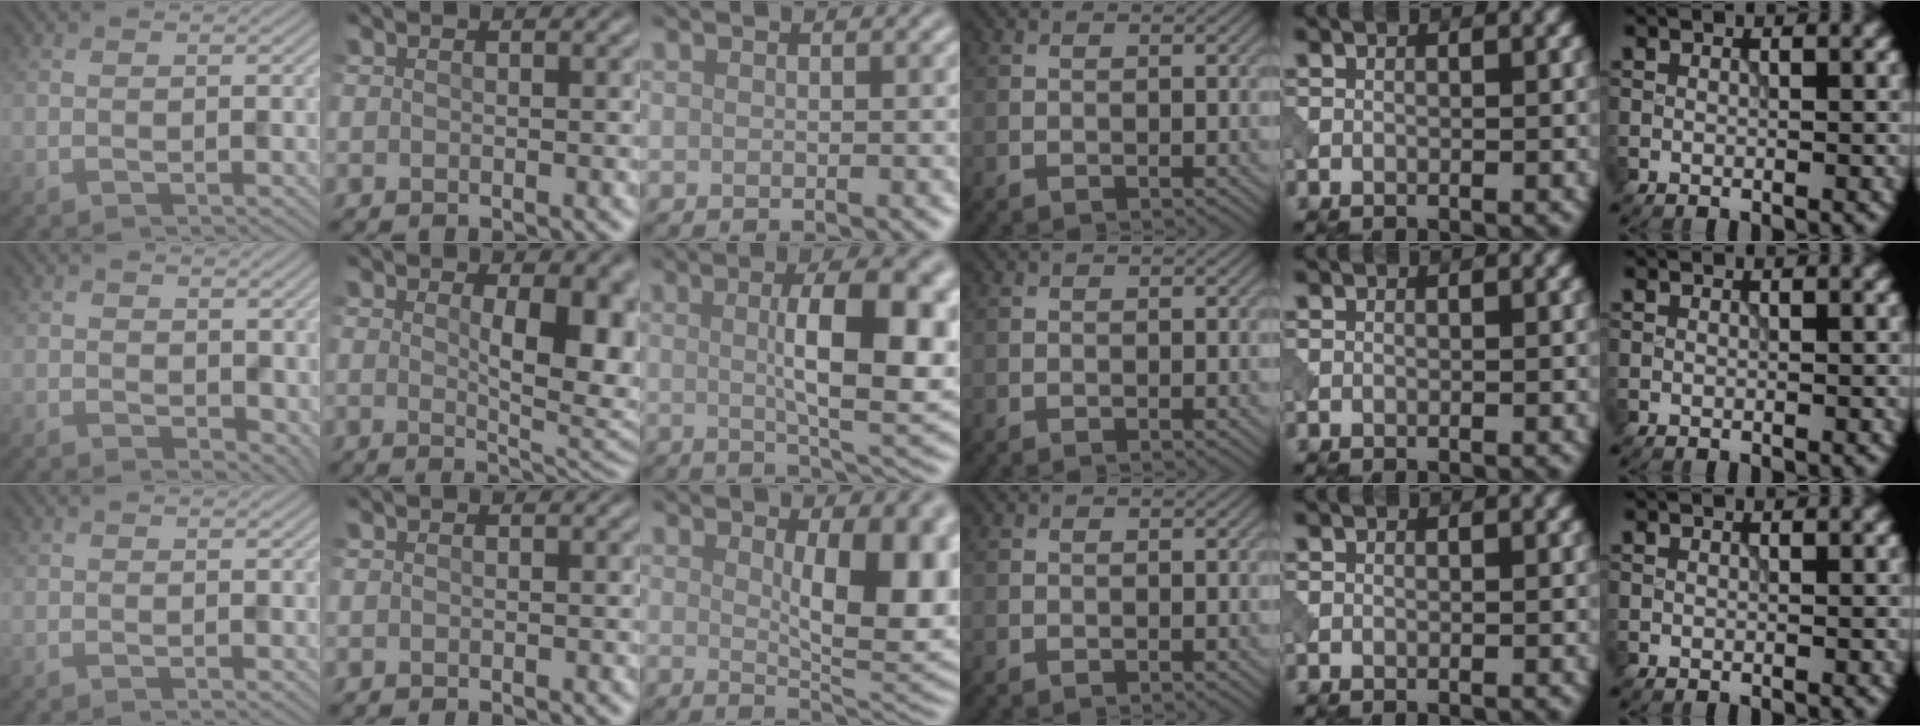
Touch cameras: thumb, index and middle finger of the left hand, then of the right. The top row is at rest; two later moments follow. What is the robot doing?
{"motion": "pour", "object": "beaker"}